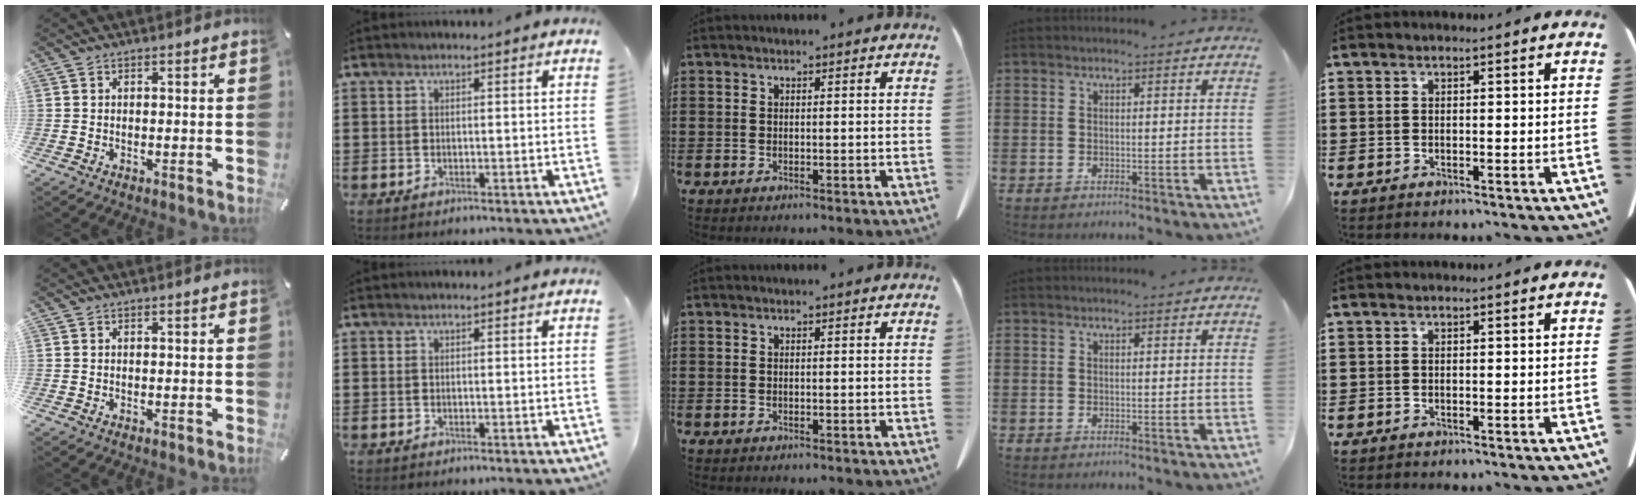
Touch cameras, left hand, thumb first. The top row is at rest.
{}